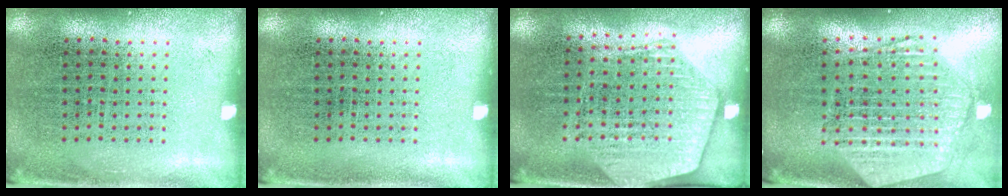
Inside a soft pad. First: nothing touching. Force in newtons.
{"total": 0.0}
{"total": 1.7, "press": 1.5, "slide": 0.7}
{"total": 2.6, "press": 2.2, "slide": 1.5}